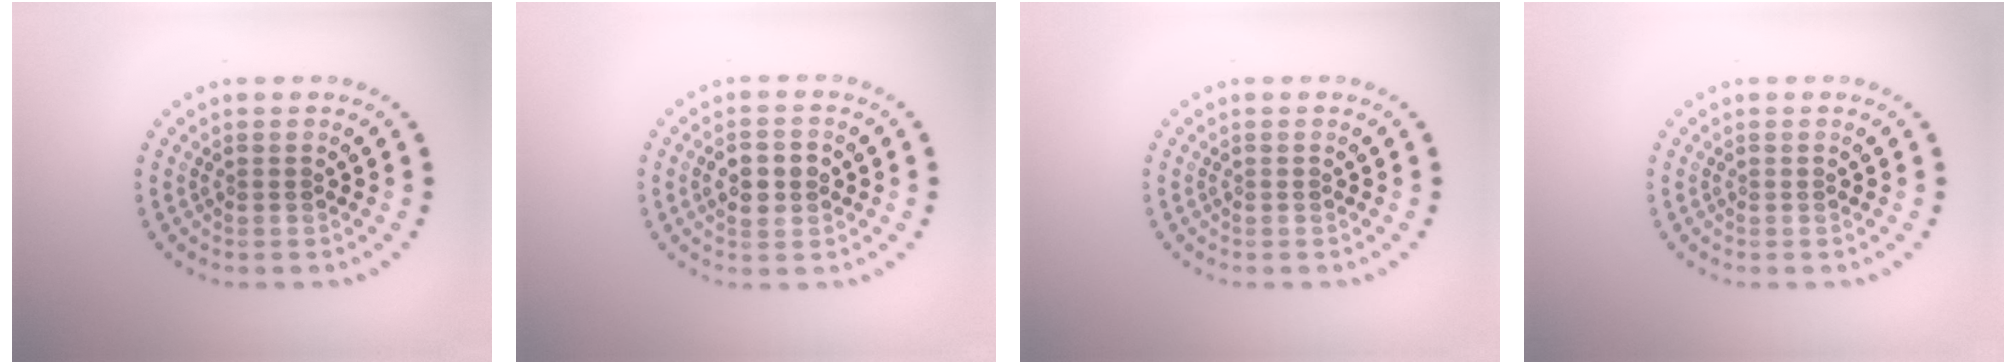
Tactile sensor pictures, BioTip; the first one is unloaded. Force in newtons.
{"total": 2.7, "press": 2.7, "slide": 0.1}
{"total": 0.0}
{"total": 0.0}